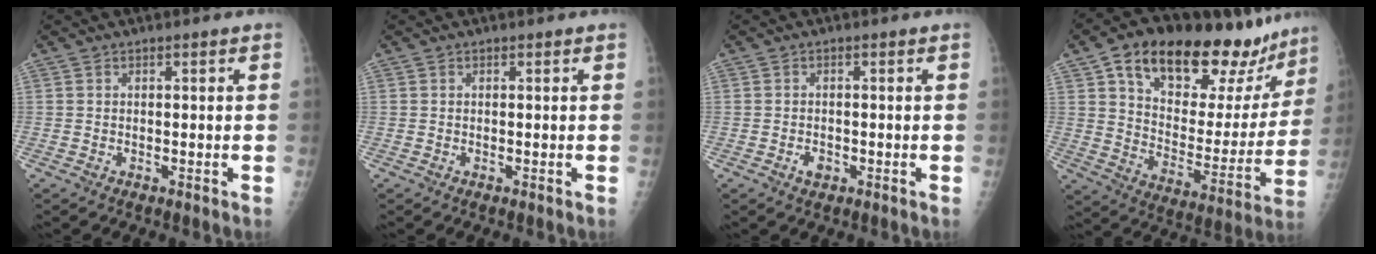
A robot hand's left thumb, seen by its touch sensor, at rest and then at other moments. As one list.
[{"total": 0.0}, {"total": 1.8, "force": [-0.7, 1.3, 1.0], "torque": [-0.010, 0.003, -0.010]}, {"total": 28.3, "force": [19.1, 12.4, 16.8], "torque": [-0.209, -0.053, 0.292]}]